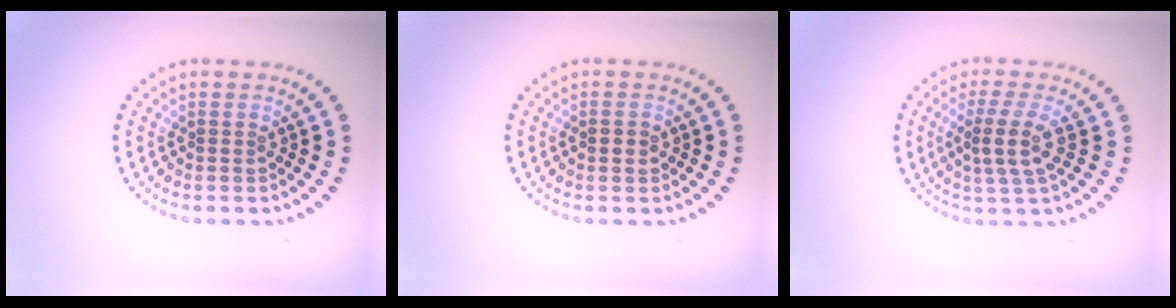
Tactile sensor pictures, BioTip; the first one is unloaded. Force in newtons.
{"total": 1.4, "press": 1.4, "slide": 0.0}
{"total": 3.0, "press": 2.5, "slide": 1.7}